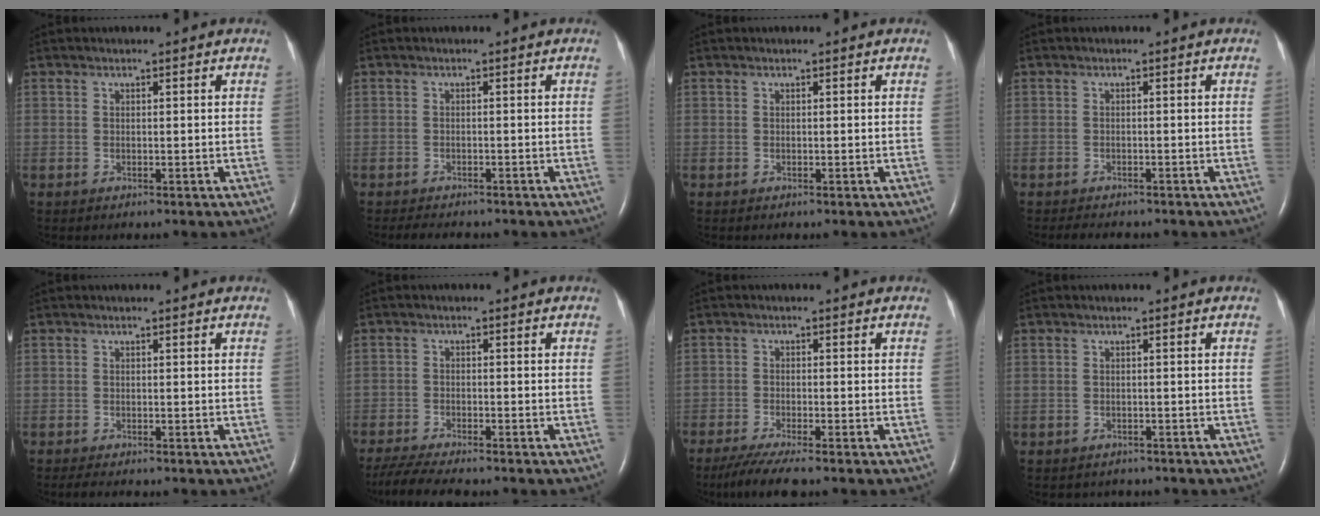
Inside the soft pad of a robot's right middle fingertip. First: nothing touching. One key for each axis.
{"total": 3.9, "fx": -3.4, "fy": 1.2, "fz": 1.6, "tx": -0.028, "ty": -0.009, "tz": -0.043}
{"total": 0.0}
{"total": 3.7, "fx": -3.2, "fy": 1.2, "fz": 1.5, "tx": -0.026, "ty": -0.008, "tz": -0.039}
{"total": 1.4, "fx": -1.2, "fy": 0.1, "fz": 0.6, "tx": -0.019, "ty": -0.008, "tz": -0.021}
{"total": 8.5, "fx": -7.5, "fy": 0.7, "fz": 4.0, "tx": -0.069, "ty": -0.024, "tz": -0.125}
{"total": 5.8, "fx": -4.7, "fy": 0.0, "fz": 3.4, "tx": -0.059, "ty": -0.016, "tz": -0.081}
{"total": 2.6, "fx": -2.3, "fy": 1.3, "fz": 0.0, "tx": -0.010, "ty": 0.004, "tz": -0.031}